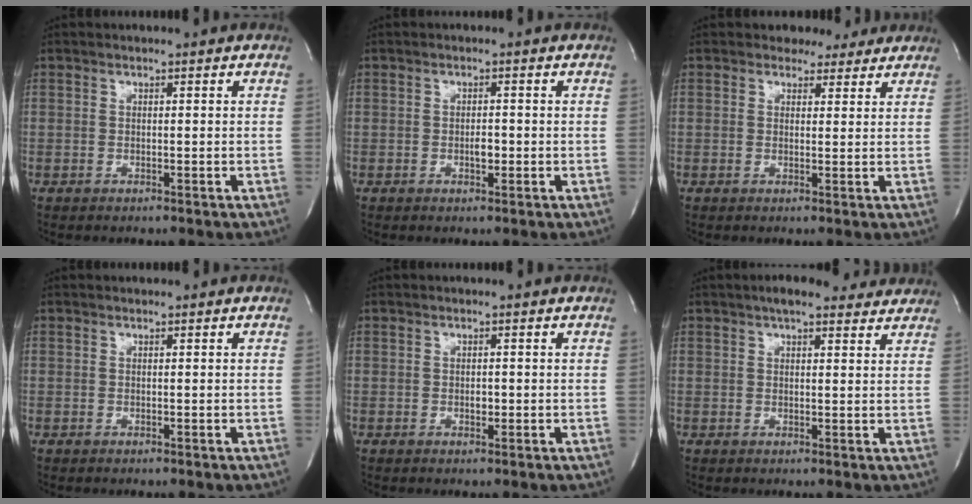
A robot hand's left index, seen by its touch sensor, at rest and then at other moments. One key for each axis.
{"total": 1.5, "fx": -0.5, "fy": 0.7, "fz": 1.2, "tx": -0.021, "ty": -0.001, "tz": -0.006}
{"total": 3.8, "fx": 3.3, "fy": 1.9, "fz": 0.1, "tx": 0.002, "ty": 0.003, "tz": 0.033}
{"total": 0.0}
{"total": 0.9, "fx": -0.2, "fy": 0.5, "fz": 0.6, "tx": -0.008, "ty": -0.001, "tz": -0.003}
{"total": 10.0, "fx": 8.5, "fy": 2.6, "fz": 4.4, "tx": -0.052, "ty": 0.022, "tz": 0.100}